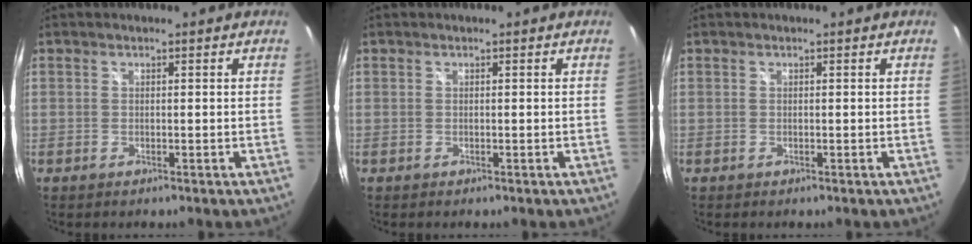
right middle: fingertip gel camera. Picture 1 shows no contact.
{"total": 0.0}
{"total": 0.0}